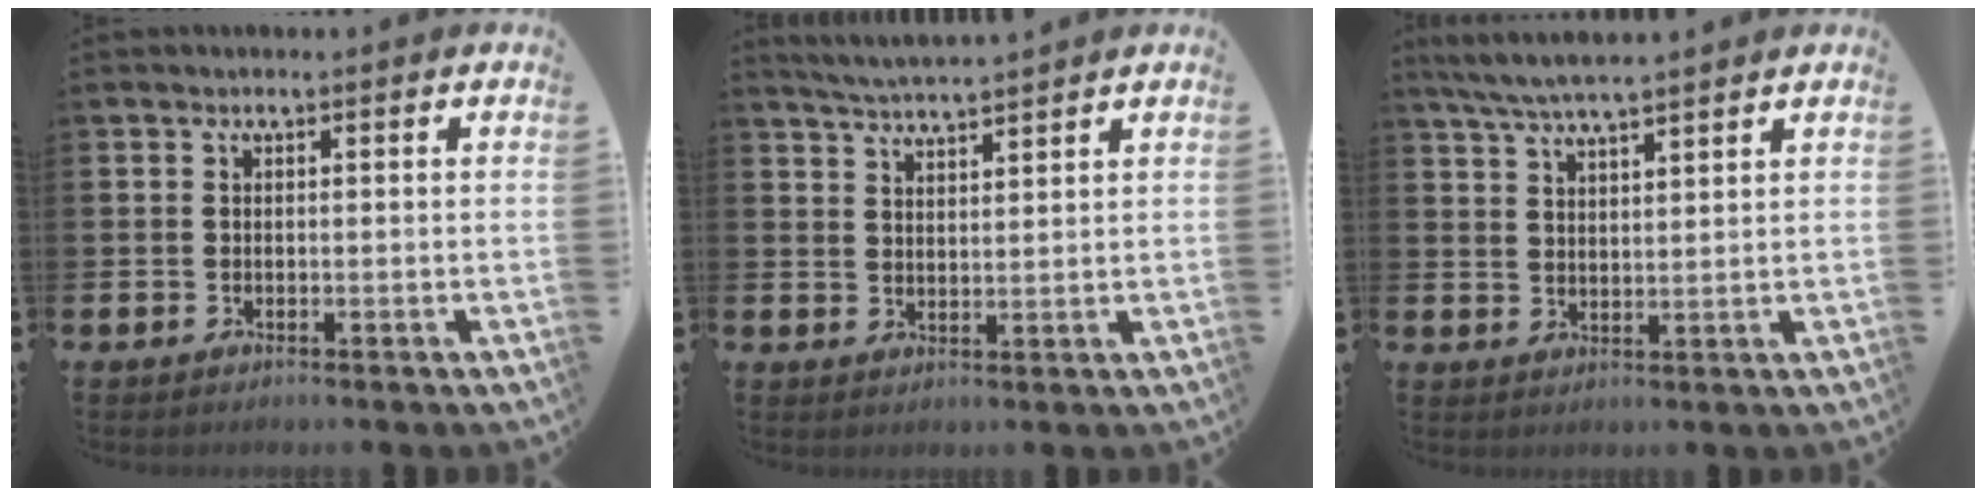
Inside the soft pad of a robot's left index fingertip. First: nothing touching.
{"total": 3.9, "force": [3.9, -0.3, 0.5], "torque": [-0.024, -0.017, 0.070]}
{"total": 5.4, "force": [5.1, 0.1, 1.8], "torque": [-0.053, -0.016, 0.094]}